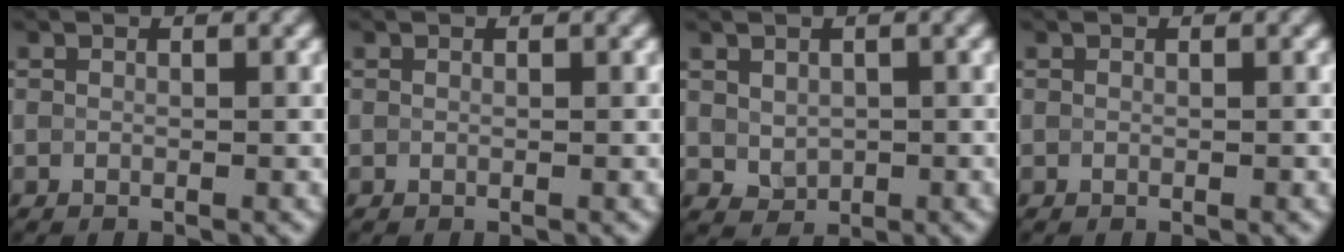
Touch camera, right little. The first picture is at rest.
{"total": 0.0}
{"total": 1.8, "force": [0.0, 1.7, 0.6], "torque": [-0.017, -0.002, 0.009]}
{"total": 0.0}